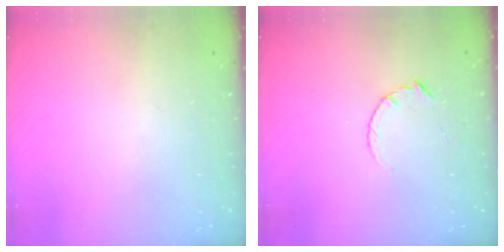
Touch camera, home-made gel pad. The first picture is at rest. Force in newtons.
{"total": 3.6, "press": 3.6, "slide": 0.4}